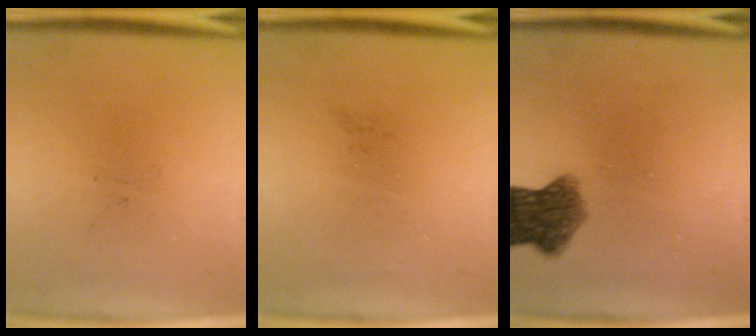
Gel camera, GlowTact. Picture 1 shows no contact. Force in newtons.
{"total": 0.0}
{"total": 6.7}